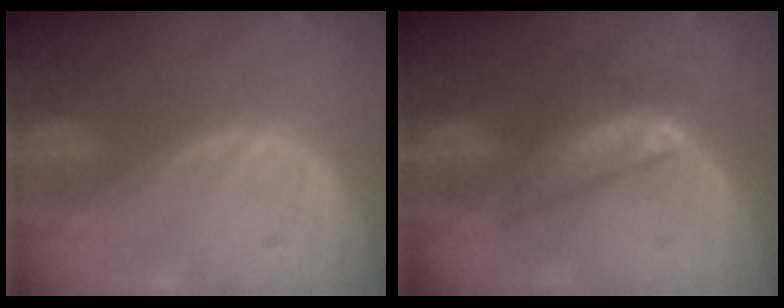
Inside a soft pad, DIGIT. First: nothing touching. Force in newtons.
{"total": 6.1, "press": 5.4, "slide": 2.7}